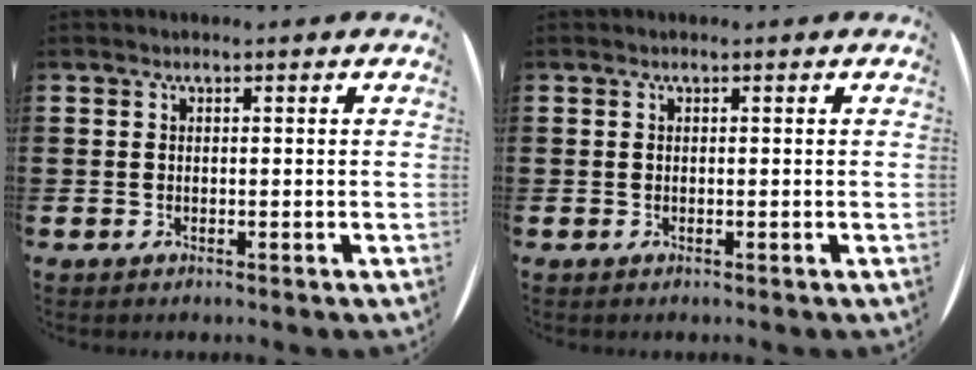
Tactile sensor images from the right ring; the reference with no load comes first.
{"total": 0.0}